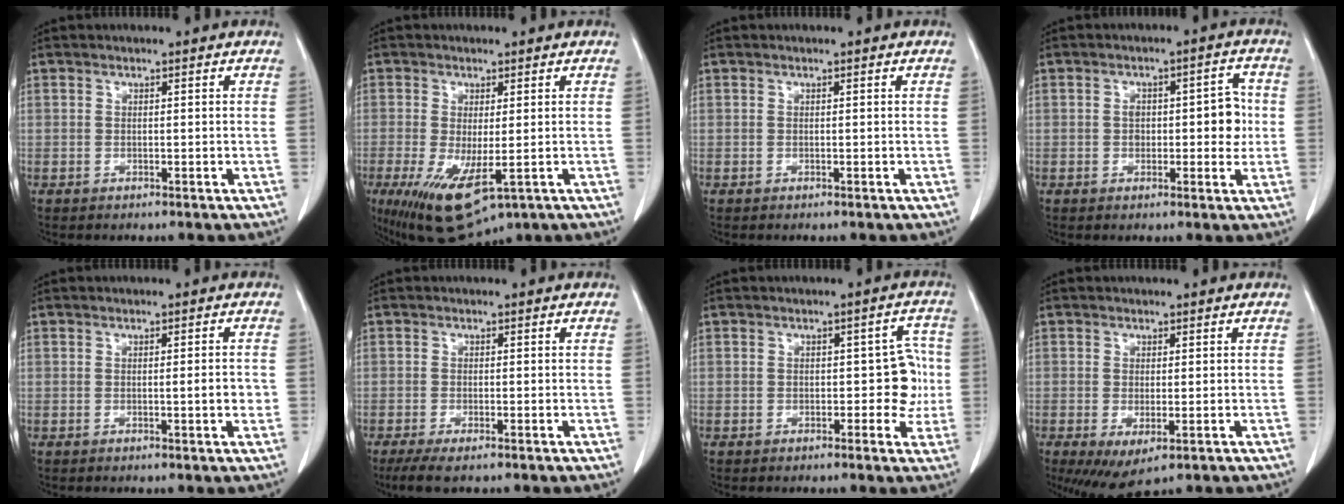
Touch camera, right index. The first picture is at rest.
{"total": 10.0, "force": [-4.1, 3.4, 8.4], "torque": [-0.149, -0.027, -0.054]}
{"total": 0.0}
{"total": 6.2, "force": [0.0, 3.0, 5.4], "torque": [-0.068, 0.018, 0.003]}
{"total": 2.1, "force": [-0.3, 0.2, 2.1], "torque": [-0.029, 0.000, -0.004]}
{"total": 3.5, "force": [-2.3, 0.6, 2.5], "torque": [-0.046, -0.010, -0.041]}
{"total": 5.0, "force": [-0.5, 2.7, 4.2], "torque": [-0.038, 0.026, -0.004]}
{"total": 5.8, "force": [-2.6, 2.1, 4.7], "torque": [-0.073, -0.019, -0.034]}